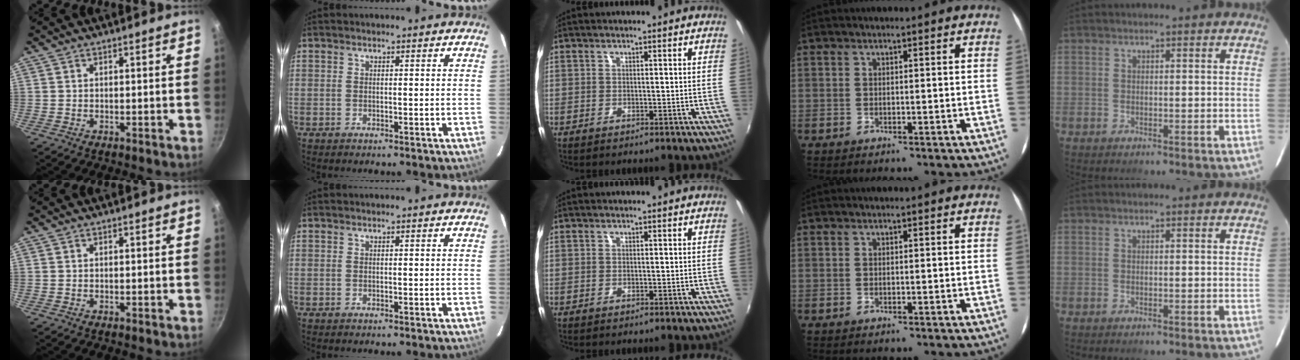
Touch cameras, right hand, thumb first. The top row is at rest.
{}